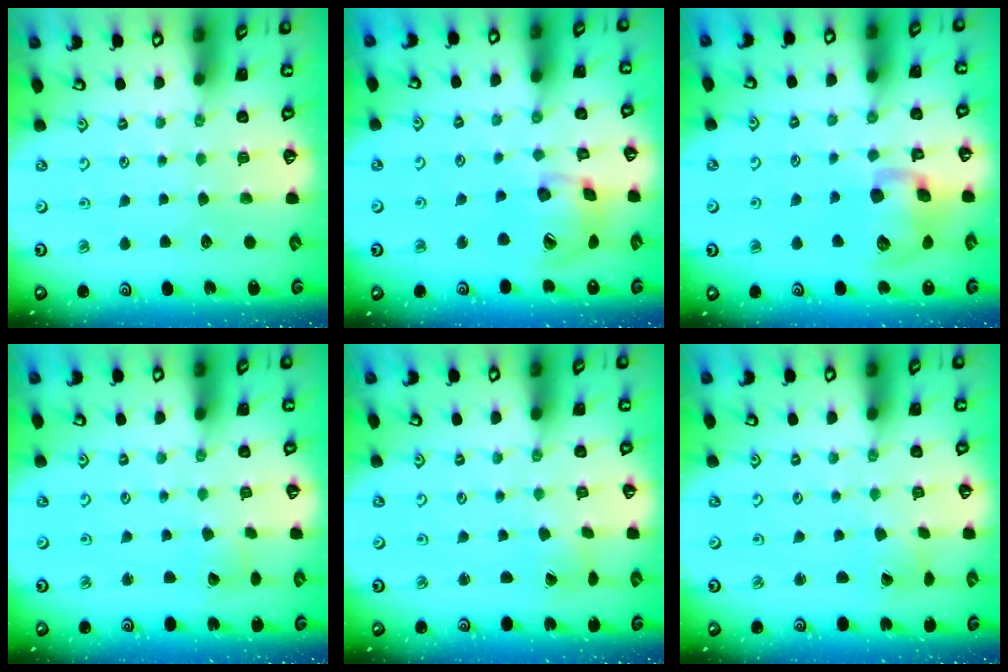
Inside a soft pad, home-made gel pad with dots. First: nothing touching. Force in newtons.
{"total": 20.0, "press": 19.7, "slide": 2.9}
{"total": 13.1, "press": 13.0, "slide": 2.0}
{"total": 3.0, "press": 3.0, "slide": 0.2}
{"total": 0.9, "press": 0.9, "slide": 0.3}
{"total": 2.1, "press": 2.1, "slide": 0.3}